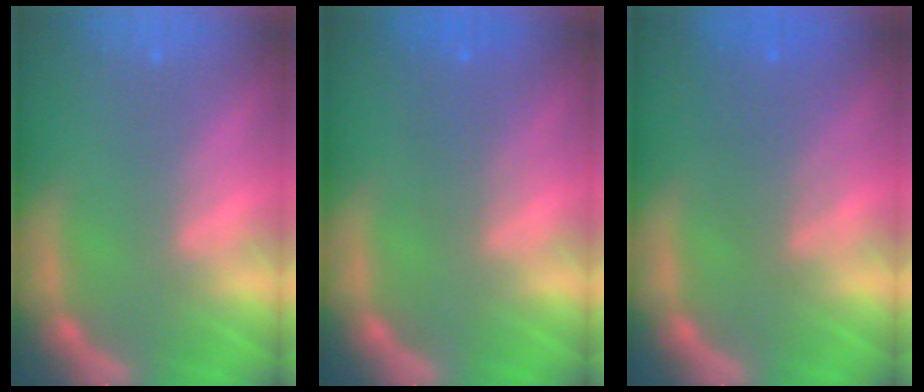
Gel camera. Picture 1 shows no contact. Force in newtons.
{"total": 2.5}
{"total": 4.0}